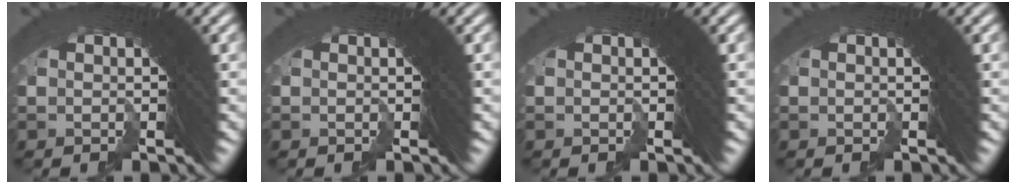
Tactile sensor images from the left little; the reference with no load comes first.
{"total": 0.0}
{"total": 0.0}
{"total": 0.0}